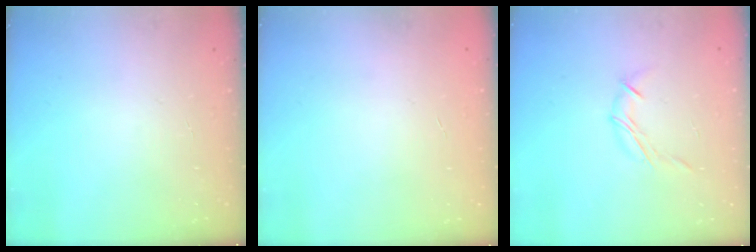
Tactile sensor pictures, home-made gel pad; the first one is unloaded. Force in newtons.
{"total": 0.0}
{"total": 5.6, "press": 5.5, "slide": 0.8}